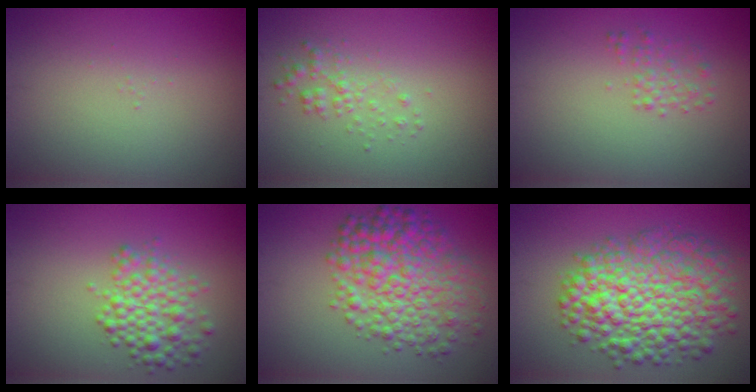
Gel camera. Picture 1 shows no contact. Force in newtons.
{"total": 1.6, "press": 1.6, "slide": 0.0}
{"total": 1.5, "press": 1.5, "slide": 0.1}
{"total": 4.1, "press": 4.1, "slide": 0.1}
{"total": 7.5, "press": 7.5, "slide": 0.1}
{"total": 9.9, "press": 9.9, "slide": 0.3}